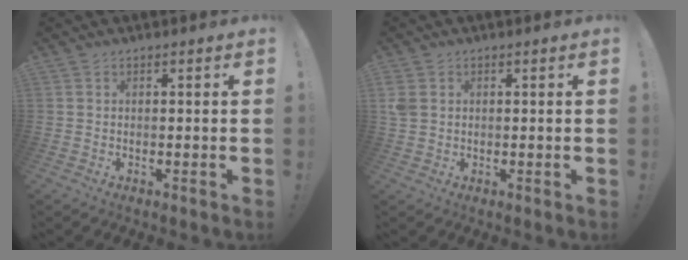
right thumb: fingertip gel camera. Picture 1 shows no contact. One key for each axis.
{"total": 3.5, "fx": 1.1, "fy": 2.6, "fz": 2.0, "tx": -0.042, "ty": -0.001, "tz": 0.019}